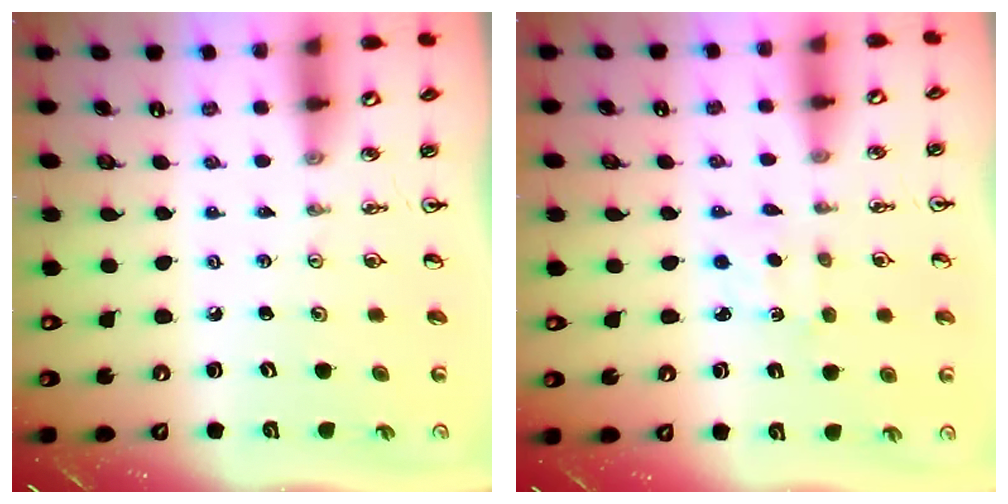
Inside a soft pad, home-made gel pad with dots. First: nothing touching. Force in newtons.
{"total": 0.9, "press": 0.9, "slide": 0.2}